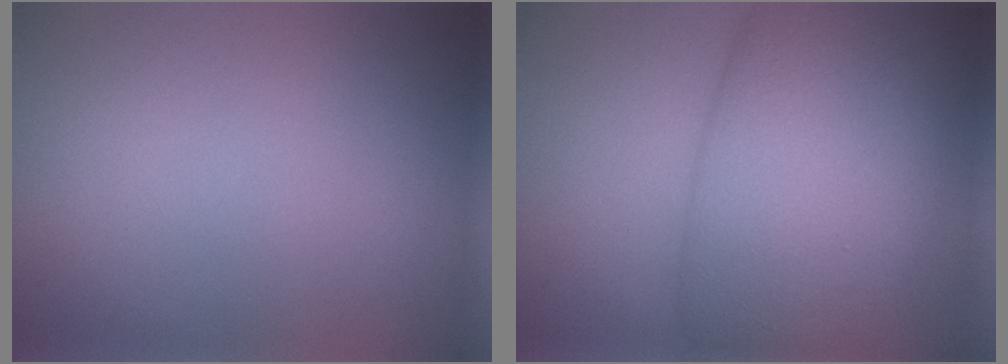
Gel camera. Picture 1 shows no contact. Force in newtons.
{"total": 12.1, "press": 12.1, "slide": 0.5}